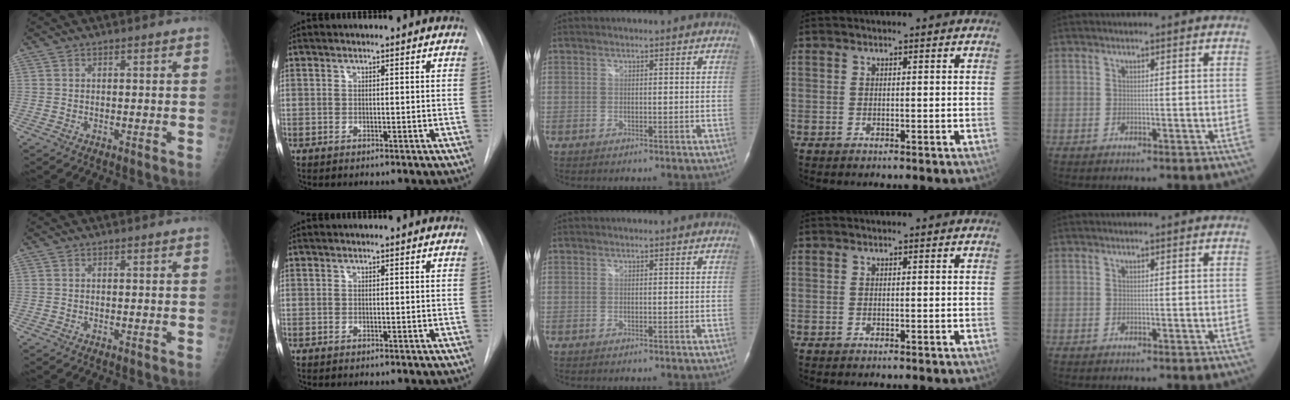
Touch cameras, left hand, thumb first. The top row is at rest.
{}